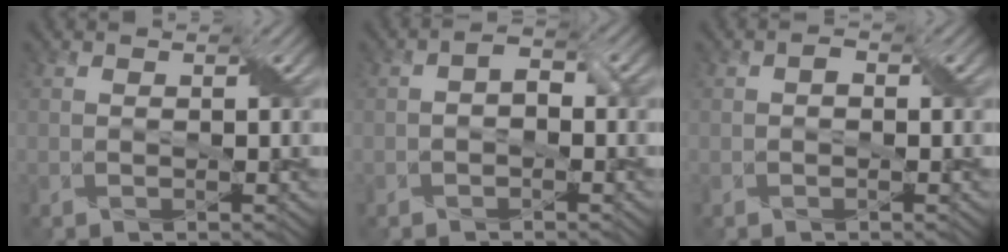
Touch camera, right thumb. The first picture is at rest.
{"total": 2.2, "force": [-0.4, 1.3, 1.7], "torque": [-0.031, 0.005, -0.011]}
{"total": 0.9, "force": [-0.1, 0.6, 0.6], "torque": [-0.010, 0.002, -0.004]}